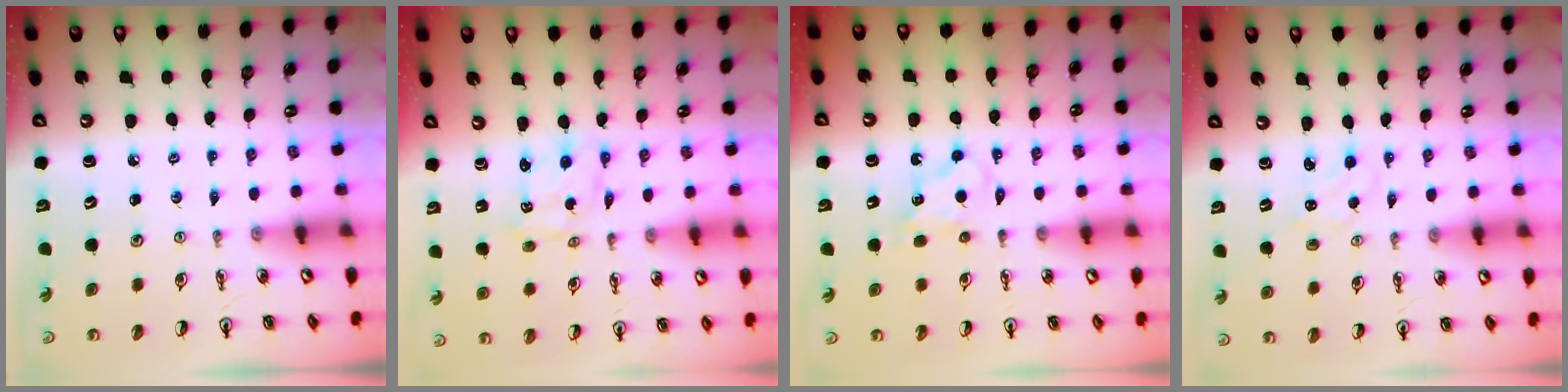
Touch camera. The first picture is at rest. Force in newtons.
{"total": 1.6, "press": 1.3, "slide": 0.8}
{"total": 5.1, "press": 5.0, "slide": 0.8}
{"total": 0.5, "press": 0.5, "slide": 0.1}